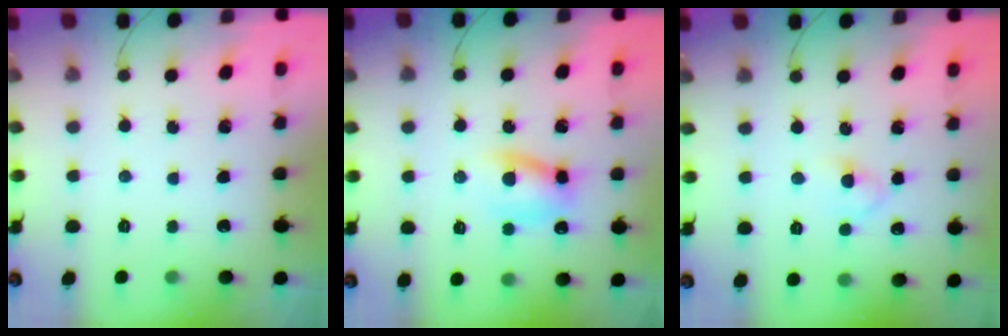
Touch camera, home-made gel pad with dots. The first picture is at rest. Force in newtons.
{"total": 9.2, "press": 9.2, "slide": 0.9}
{"total": 2.4, "press": 2.1, "slide": 1.1}